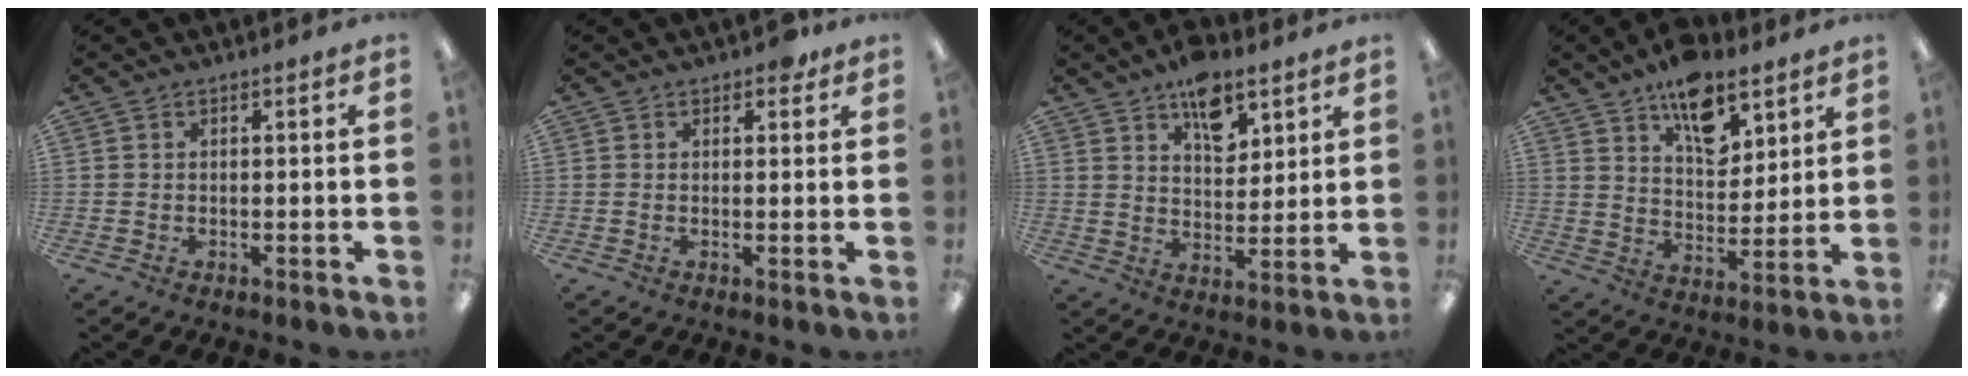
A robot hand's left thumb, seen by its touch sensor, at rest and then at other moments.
{"total": 2.4, "force": [1.6, 1.2, 1.2], "torque": [-0.003, -0.005, 0.023]}
{"total": 10.1, "force": [6.7, 5.3, 5.4], "torque": [-0.068, -0.033, 0.115]}
{"total": 13.1, "force": [8.7, 6.7, 7.2], "torque": [-0.099, -0.044, 0.152]}